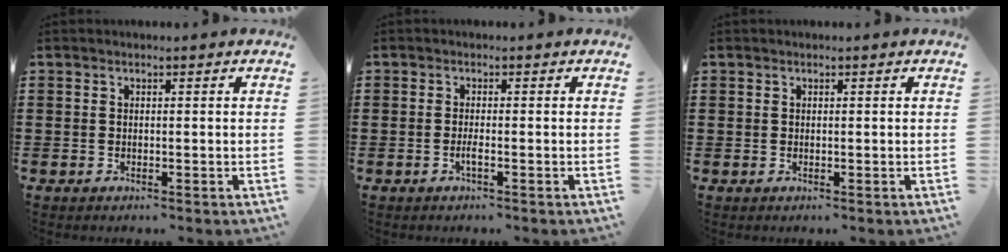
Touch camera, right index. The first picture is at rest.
{"total": 1.6, "force": [-0.7, 0.1, 1.5], "torque": [-0.033, -0.005, -0.014]}
{"total": 0.0}